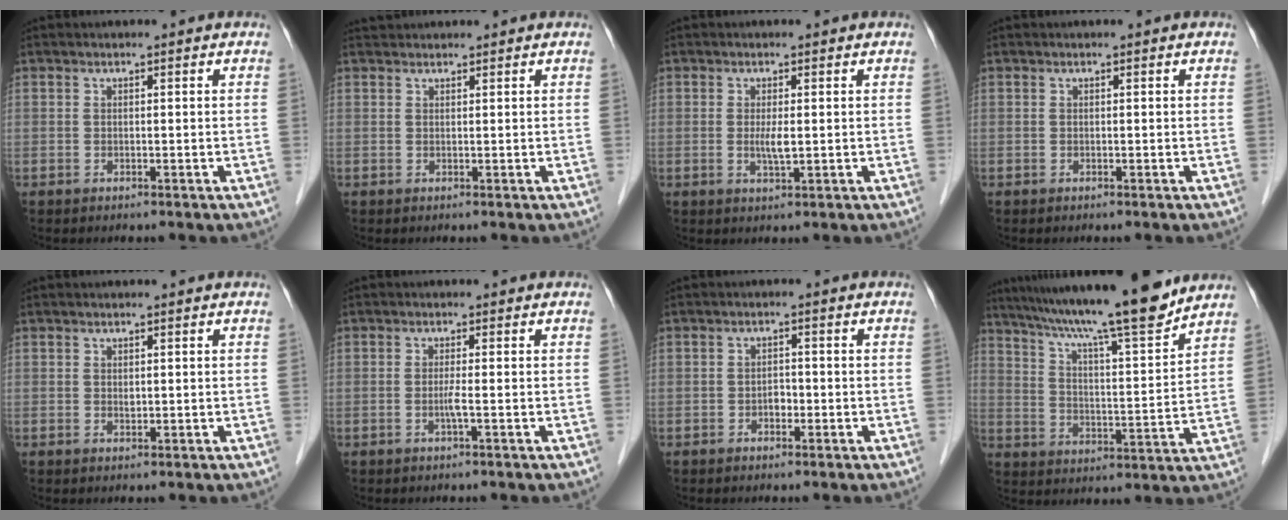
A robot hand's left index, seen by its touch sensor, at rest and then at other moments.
{"total": 1.8, "force": [1.8, 0.4, 0.2], "torque": [-0.009, 0.026, 0.034]}
{"total": 2.5, "force": [0.0, 0.4, 2.5], "torque": [-0.052, -0.005, 0.002]}
{"total": 0.0}
{"total": 0.7, "force": [0.2, 0.4, 0.5], "torque": [-0.011, -0.001, 0.005]}
{"total": 1.4, "force": [-0.5, -0.3, 1.3], "torque": [-0.029, -0.002, -0.010]}
{"total": 1.6, "force": [-0.7, 1.0, 1.1], "torque": [-0.015, 0.005, -0.011]}
{"total": 17.9, "force": [15.1, -0.1, 9.6], "torque": [-0.159, 0.005, 0.235]}